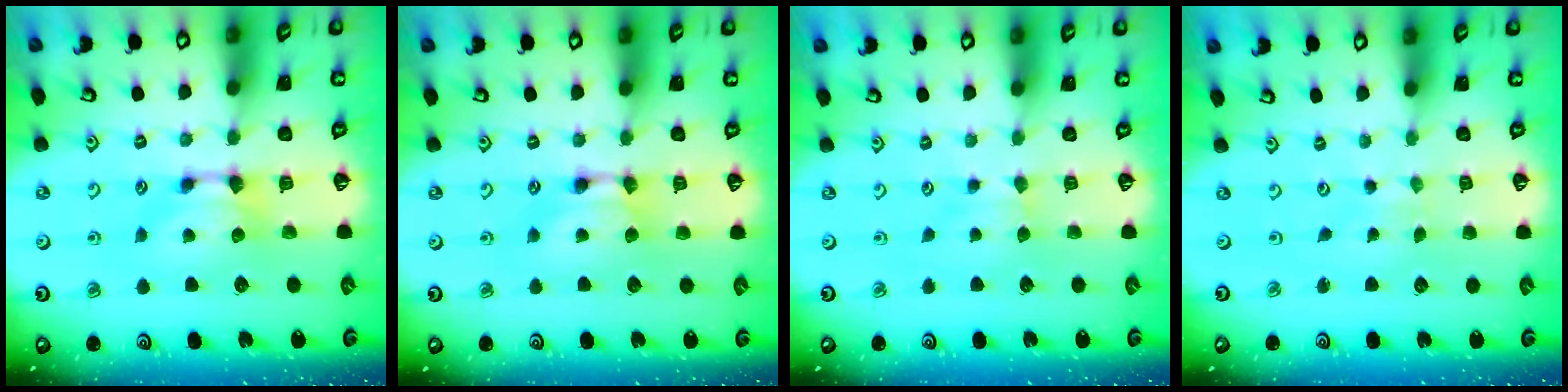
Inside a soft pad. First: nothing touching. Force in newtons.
{"total": 1.7, "press": 1.7, "slide": 0.2}
{"total": 1.7, "press": 1.6, "slide": 0.5}
{"total": 5.1, "press": 5.1, "slide": 0.2}